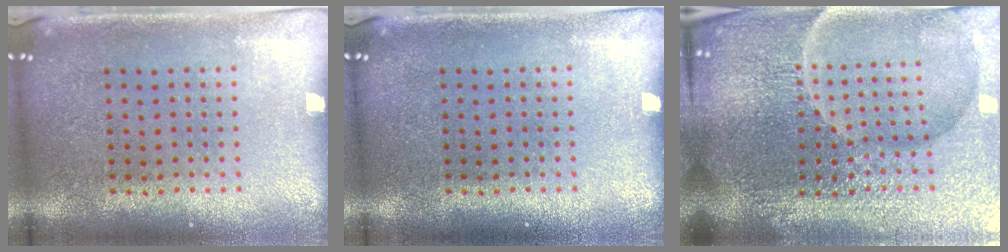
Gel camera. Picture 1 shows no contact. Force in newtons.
{"total": 0.0}
{"total": 7.1, "press": 6.2, "slide": 3.4}